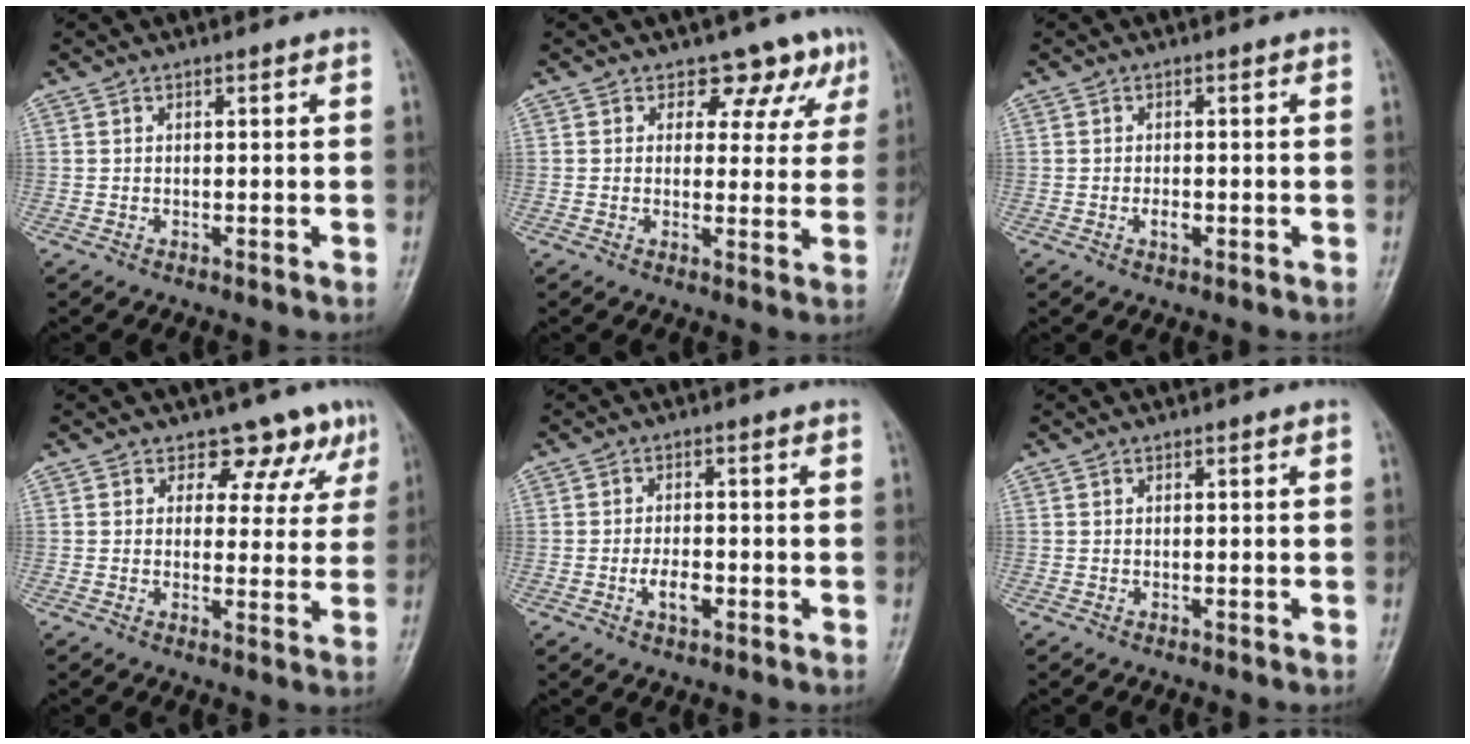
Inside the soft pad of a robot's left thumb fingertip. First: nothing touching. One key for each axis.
{"total": 6.8, "fx": 4.5, "fy": 4.5, "fz": 2.2, "tx": 0.012, "ty": -0.023, "tz": 0.042}
{"total": 1.6, "fx": -0.5, "fy": 0.9, "fz": 1.2, "tx": -0.019, "ty": 0.000, "tz": -0.008}
{"total": 7.3, "fx": 5.1, "fy": 4.8, "fz": 2.3, "tx": 0.012, "ty": -0.027, "tz": 0.049}
{"total": 3.7, "fx": -1.3, "fy": 1.9, "fz": 2.9, "tx": -0.048, "ty": 0.005, "tz": -0.022}
{"total": 0.0}